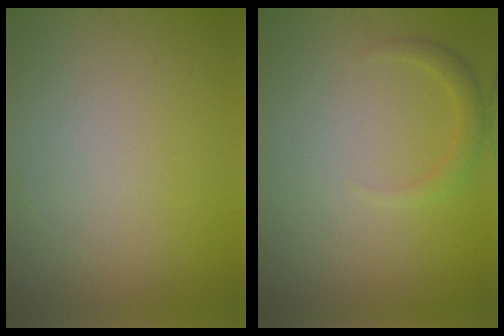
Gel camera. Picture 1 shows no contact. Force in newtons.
{"total": 1.4, "press": 1.4, "slide": 0.1}